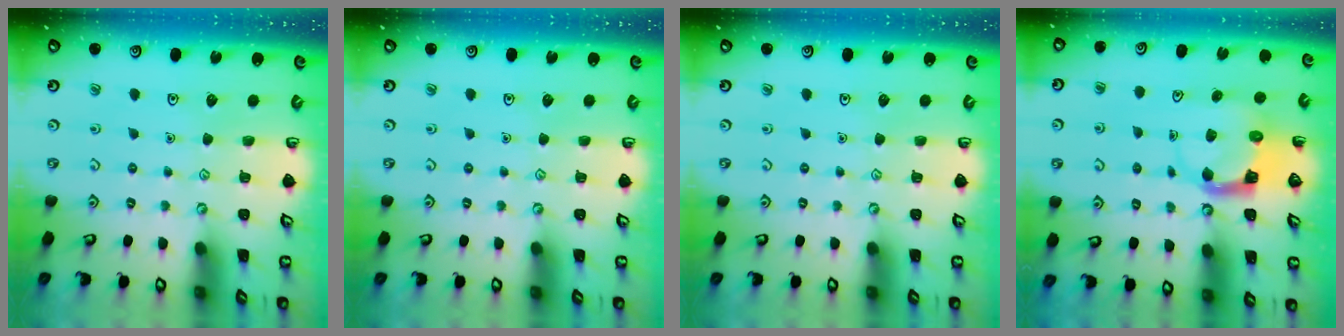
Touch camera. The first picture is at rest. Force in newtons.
{"total": 0.0}
{"total": 0.0}
{"total": 3.8, "press": 3.7, "slide": 0.6}